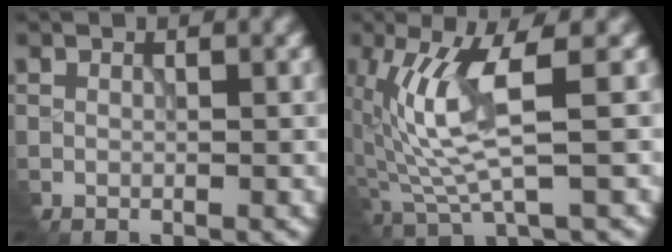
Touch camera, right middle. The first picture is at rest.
{"total": 6.9, "force": [0.2, 1.5, 6.7], "torque": [-0.151, -0.001, 0.013]}